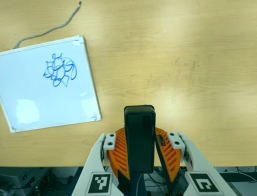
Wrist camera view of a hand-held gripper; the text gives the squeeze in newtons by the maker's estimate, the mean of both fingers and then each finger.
{"total": 6.4, "left": 5.7, "right": 7.2}